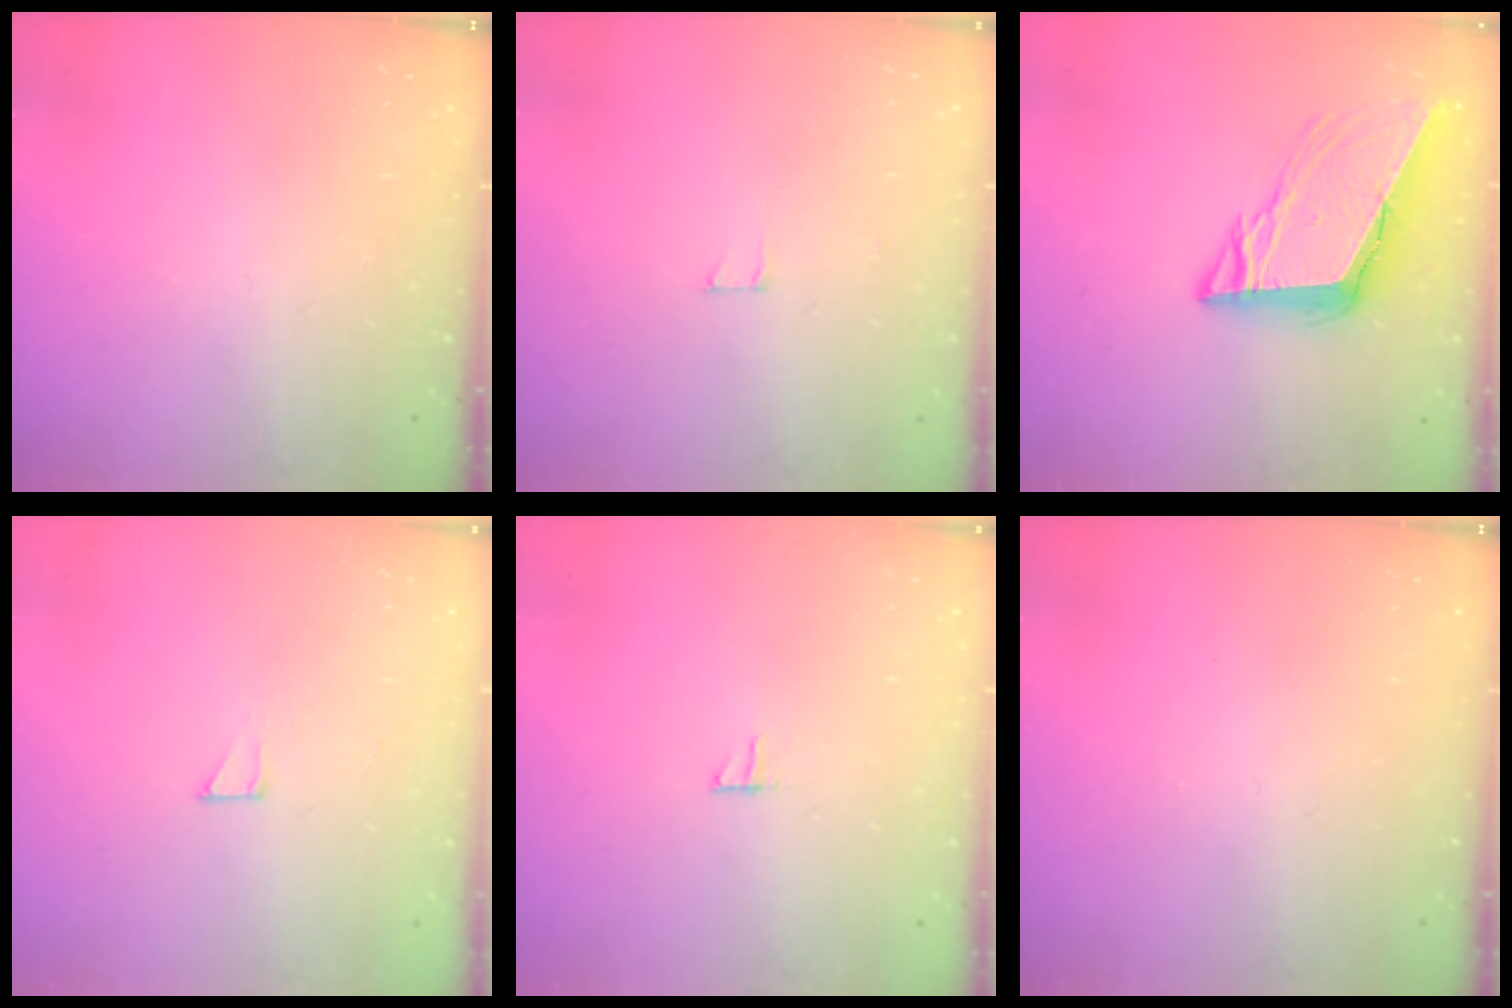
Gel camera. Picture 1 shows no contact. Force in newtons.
{"total": 2.5, "press": 2.5, "slide": 0.2}
{"total": 10.3, "press": 9.9, "slide": 2.9}
{"total": 1.9, "press": 1.9, "slide": 0.1}
{"total": 3.7, "press": 3.7, "slide": 0.3}
{"total": 0.0}